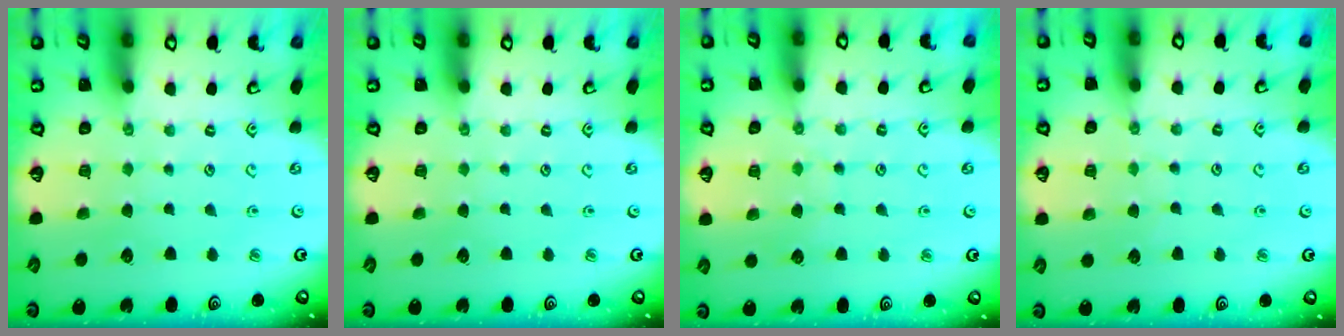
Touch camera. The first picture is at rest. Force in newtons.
{"total": 0.0}
{"total": 6.2, "press": 6.2, "slide": 0.7}
{"total": 4.0, "press": 4.0, "slide": 0.3}